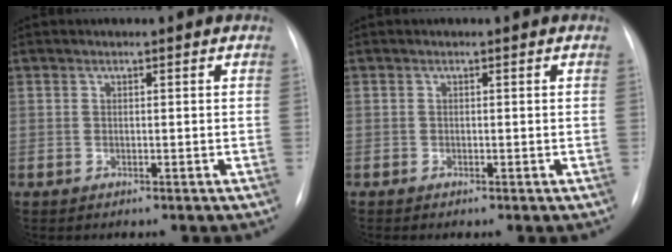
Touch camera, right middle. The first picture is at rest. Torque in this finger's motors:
{"motor_torque": [0.40, -0.57, 0.03, 0.00]}